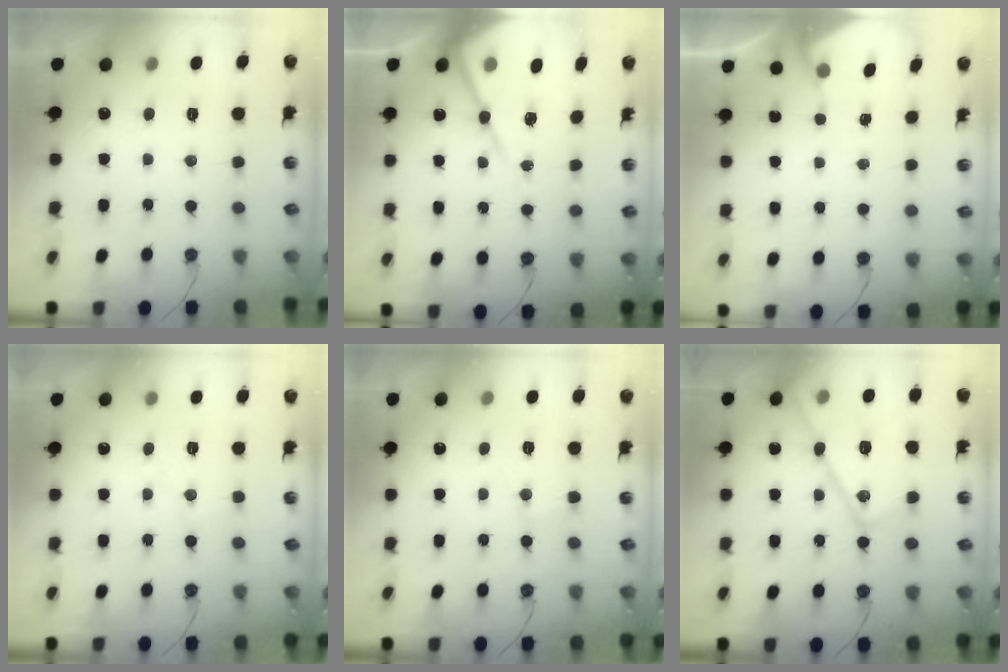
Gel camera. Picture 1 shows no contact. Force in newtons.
{"total": 14.0, "press": 13.9, "slide": 0.5}
{"total": 2.2, "press": 2.1, "slide": 0.3}
{"total": 3.0, "press": 2.9, "slide": 0.5}
{"total": 5.4, "press": 5.4, "slide": 0.7}
{"total": 19.6, "press": 19.5, "slide": 1.7}